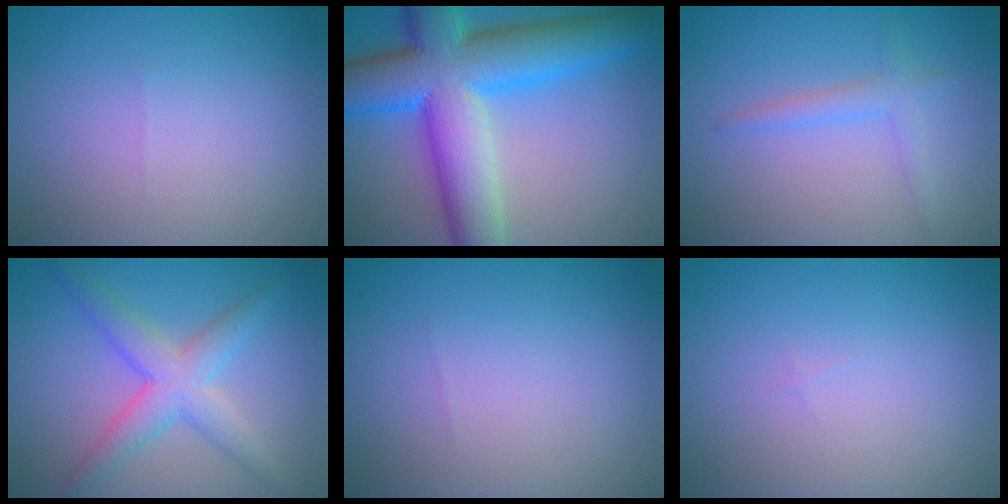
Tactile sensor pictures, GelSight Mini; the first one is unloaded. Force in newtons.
{"total": 13.3, "press": 13.3, "slide": 0.1}
{"total": 1.8, "press": 1.8, "slide": 0.1}
{"total": 4.4, "press": 4.4, "slide": 0.1}
{"total": 0.0}
{"total": 0.0}